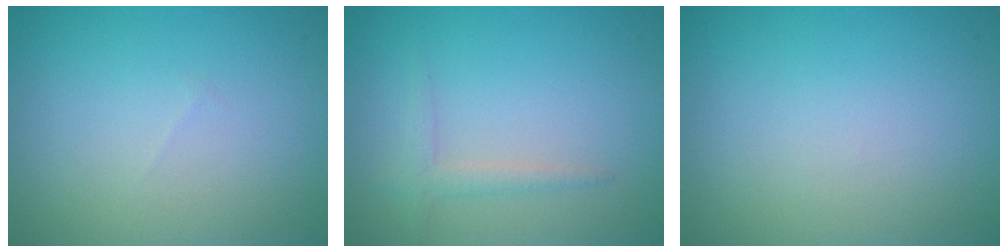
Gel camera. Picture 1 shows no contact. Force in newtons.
{"total": 1.4, "press": 1.4, "slide": 0.1}
{"total": 0.0}